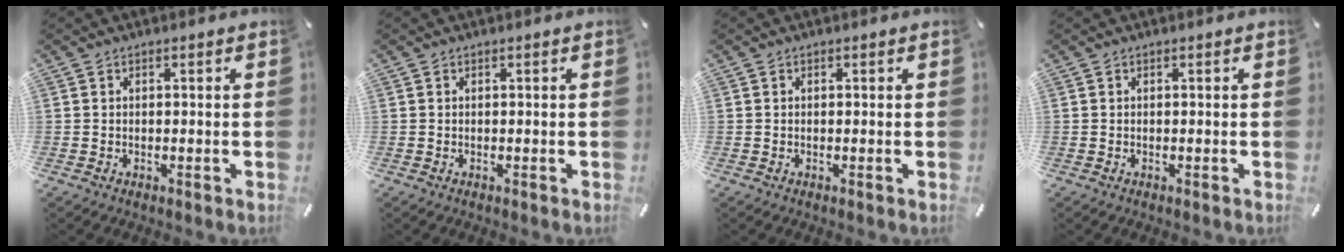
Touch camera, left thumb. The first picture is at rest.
{"total": 0.0}
{"total": 0.0}
{"total": 0.0}